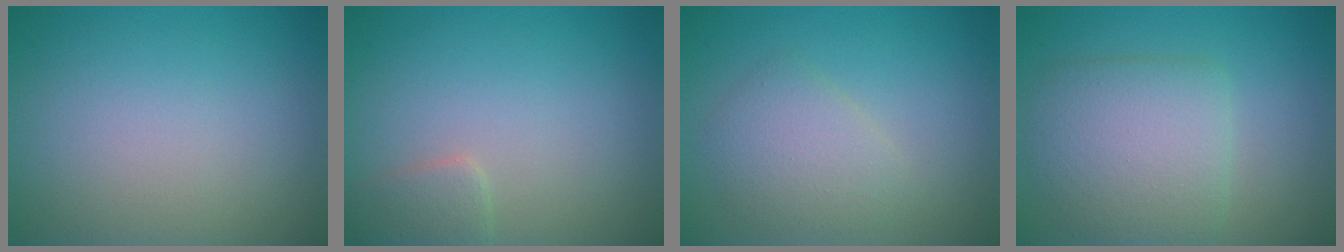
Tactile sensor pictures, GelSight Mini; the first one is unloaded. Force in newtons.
{"total": 1.7, "press": 1.7, "slide": 0.1}
{"total": 2.8, "press": 2.8, "slide": 0.2}
{"total": 5.3, "press": 5.3, "slide": 0.2}